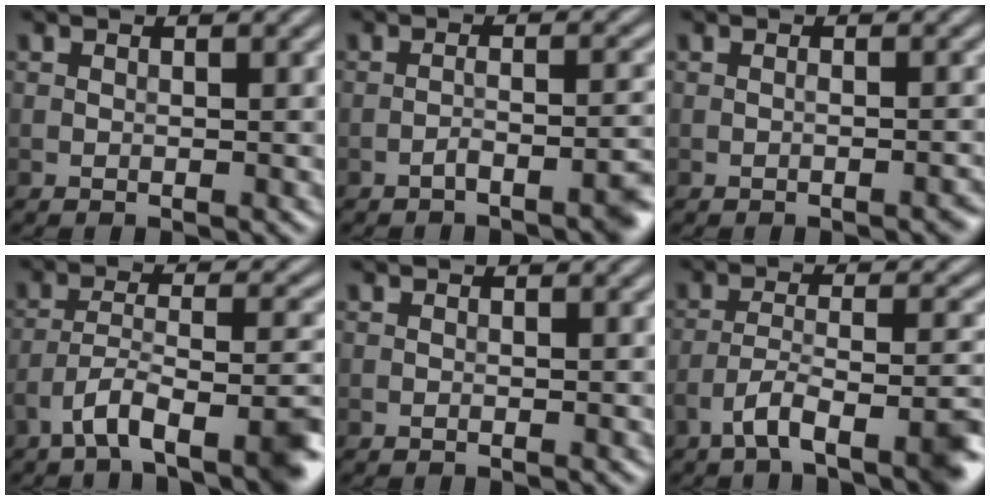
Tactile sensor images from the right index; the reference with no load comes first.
{"total": 3.0, "force": [-2.1, 0.6, 2.1], "torque": [-0.029, 0.009, -0.039]}
{"total": 1.0, "force": [-0.6, 0.2, 0.7], "torque": [-0.011, 0.002, -0.008]}
{"total": 8.0, "force": [-5.0, 2.3, 5.7], "torque": [-0.089, 0.003, -0.086]}
{"total": 0.0}
{"total": 7.3, "force": [-4.8, 1.8, 5.2], "torque": [-0.084, 0.001, -0.082]}